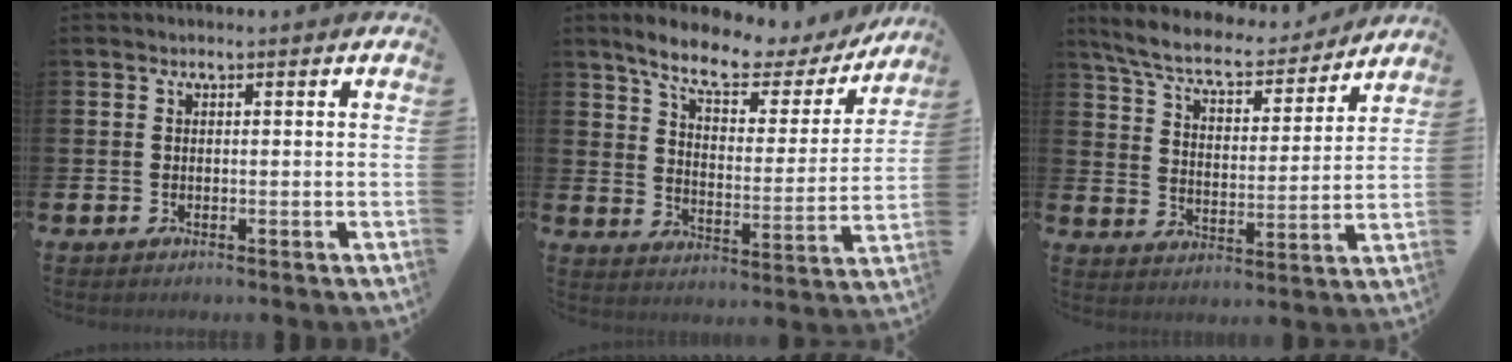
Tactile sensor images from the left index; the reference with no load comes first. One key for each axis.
{"total": 8.9, "fx": 7.7, "fy": 2.5, "fz": 3.7, "tx": -0.098, "ty": -0.051, "tz": 0.128}
{"total": 7.7, "fx": 6.9, "fy": 1.7, "fz": 2.9, "tx": -0.094, "ty": -0.044, "tz": 0.117}